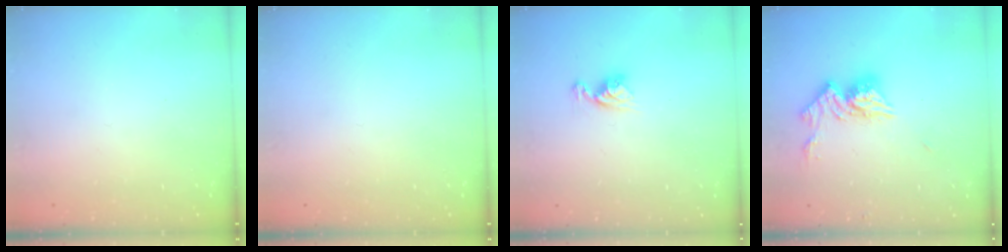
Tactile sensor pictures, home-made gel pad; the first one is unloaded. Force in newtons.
{"total": 0.0}
{"total": 6.9, "press": 6.9, "slide": 0.7}
{"total": 11.7, "press": 11.7, "slide": 0.8}